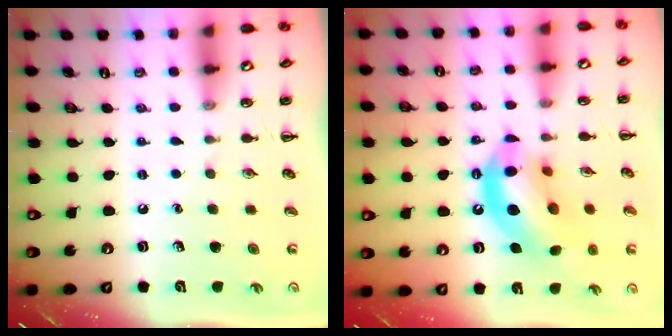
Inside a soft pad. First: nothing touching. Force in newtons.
{"total": 16.0, "press": 15.6, "slide": 3.6}